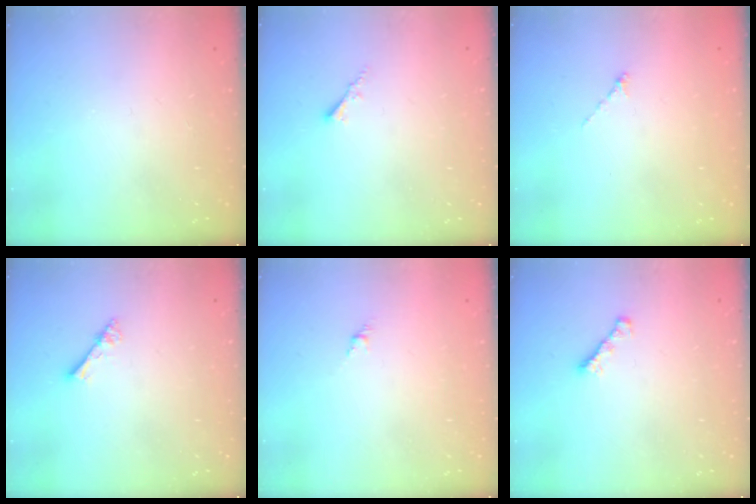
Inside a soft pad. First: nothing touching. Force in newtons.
{"total": 1.8, "press": 1.7, "slide": 0.5}
{"total": 0.0}
{"total": 1.8, "press": 1.8, "slide": 0.1}
{"total": 1.5, "press": 1.4, "slide": 0.6}
{"total": 1.8, "press": 1.7, "slide": 0.6}